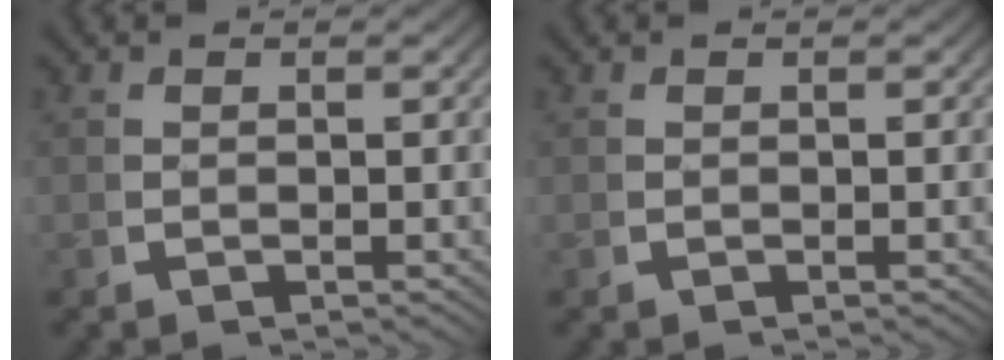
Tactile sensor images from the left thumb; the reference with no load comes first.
{"total": 0.0}